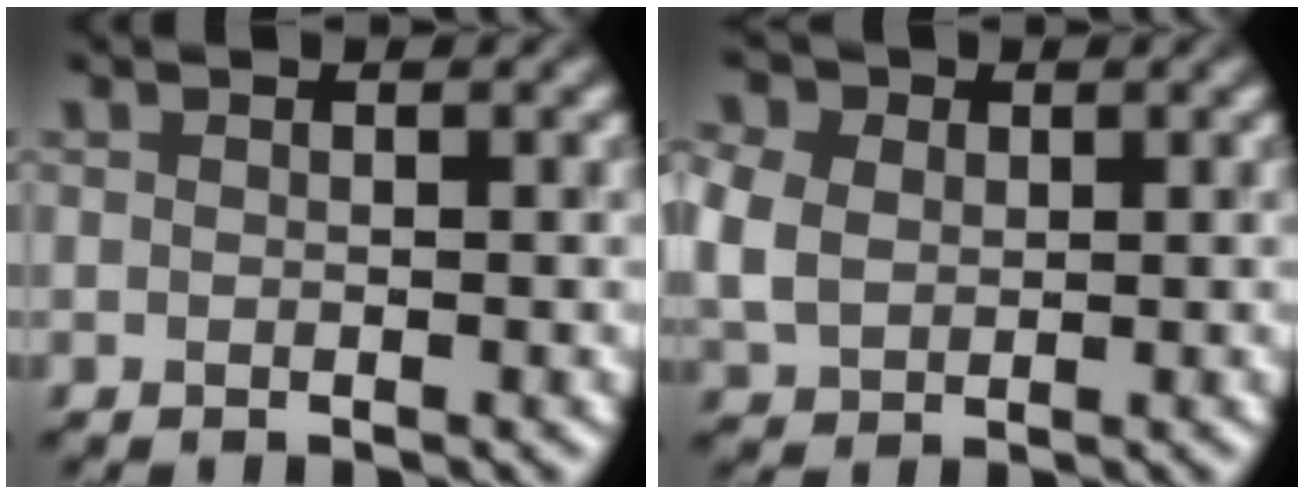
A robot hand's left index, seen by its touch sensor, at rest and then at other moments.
{"total": 6.4, "force": [1.7, 5.1, 3.5], "torque": [-0.100, 0.029, 0.028]}